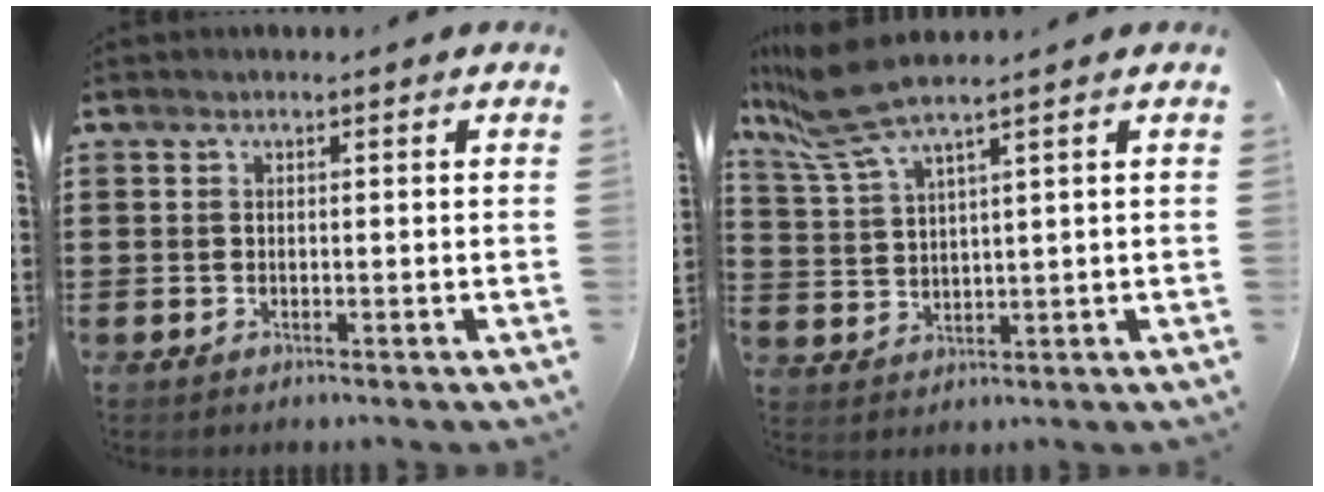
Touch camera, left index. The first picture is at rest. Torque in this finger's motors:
{"motor_torque": [1.03, -1.11, 0.31, 0.11]}